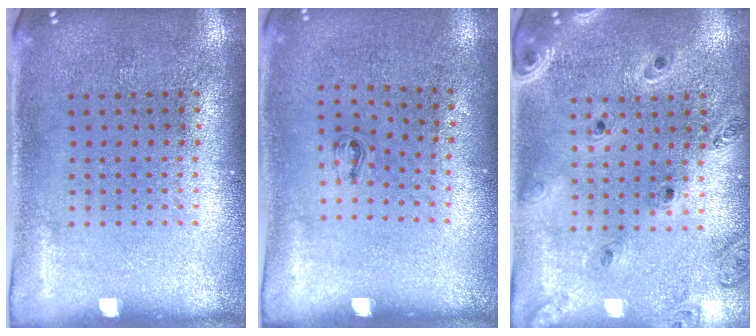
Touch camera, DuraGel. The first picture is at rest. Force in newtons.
{"total": 0.5, "press": 0.3, "slide": 0.5}
{"total": 1.4, "press": 1.3, "slide": 0.3}